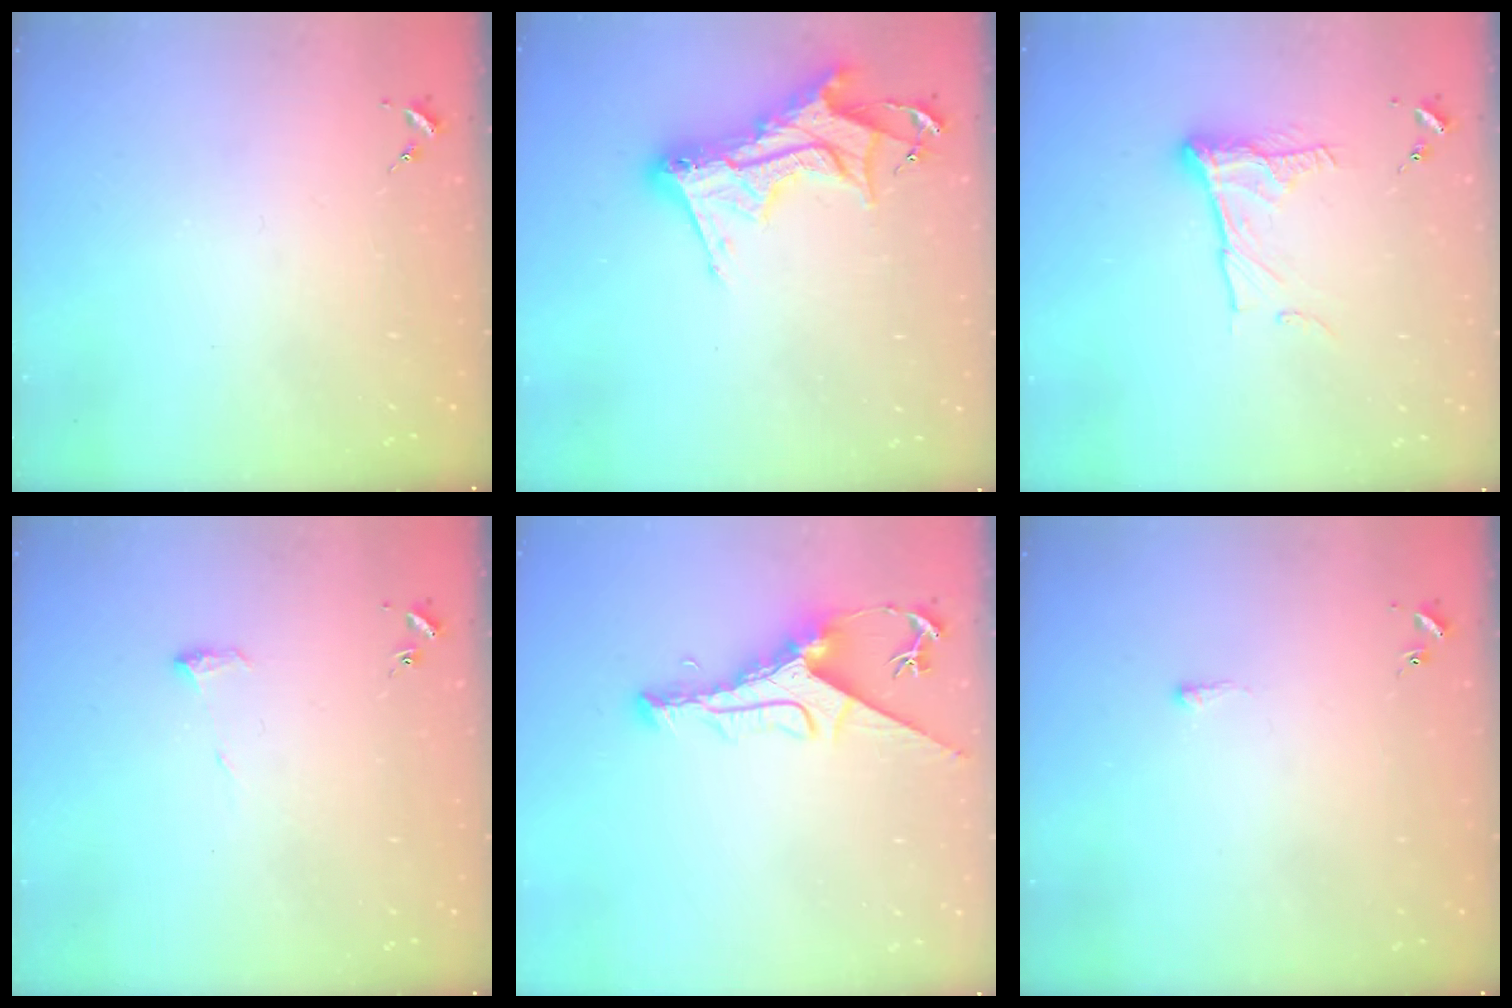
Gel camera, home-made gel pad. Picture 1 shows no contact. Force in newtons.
{"total": 15.9, "press": 15.9, "slide": 1.3}
{"total": 12.6, "press": 12.6, "slide": 0.7}
{"total": 5.5, "press": 5.4, "slide": 0.7}
{"total": 10.3, "press": 10.2, "slide": 1.1}
{"total": 1.5, "press": 1.5, "slide": 0.4}